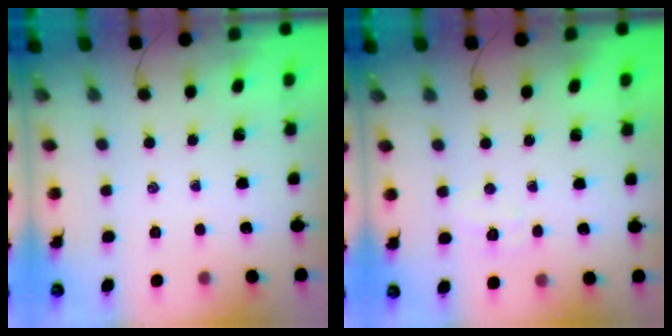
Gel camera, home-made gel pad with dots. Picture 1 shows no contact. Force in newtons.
{"total": 4.6, "press": 4.5, "slide": 1.0}